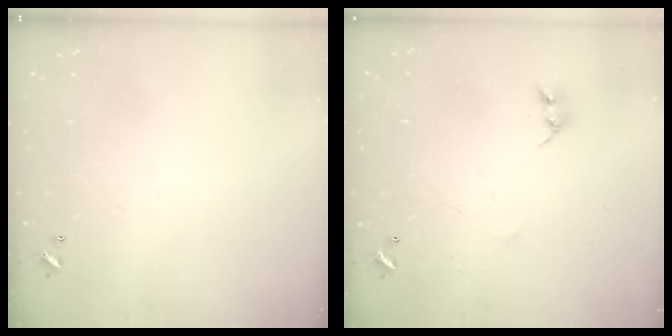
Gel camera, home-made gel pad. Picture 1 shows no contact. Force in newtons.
{"total": 2.7, "press": 2.7, "slide": 0.3}